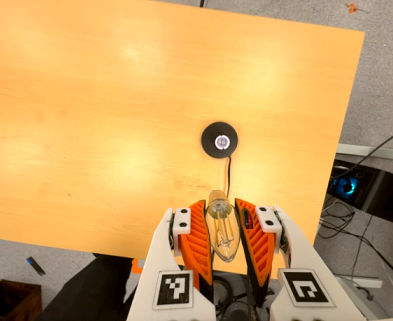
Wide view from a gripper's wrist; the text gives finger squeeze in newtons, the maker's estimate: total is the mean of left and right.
{"total": 19.5, "left": 19.9, "right": 19.2}